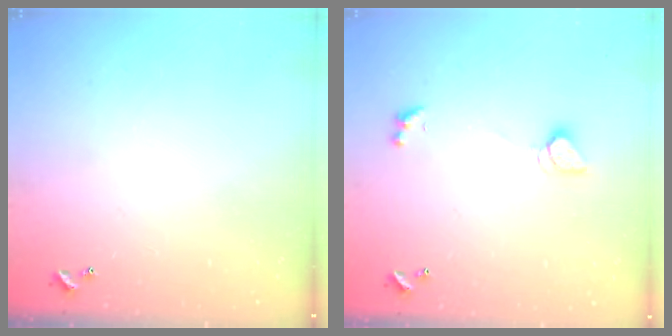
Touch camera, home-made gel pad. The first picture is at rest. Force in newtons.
{"total": 1.7, "press": 1.7, "slide": 0.4}